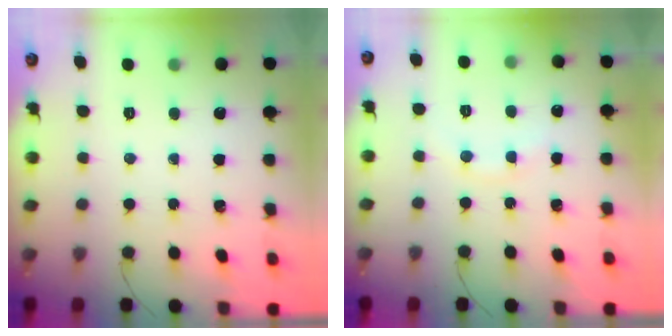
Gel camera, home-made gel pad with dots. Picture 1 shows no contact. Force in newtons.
{"total": 6.9, "press": 6.7, "slide": 1.4}